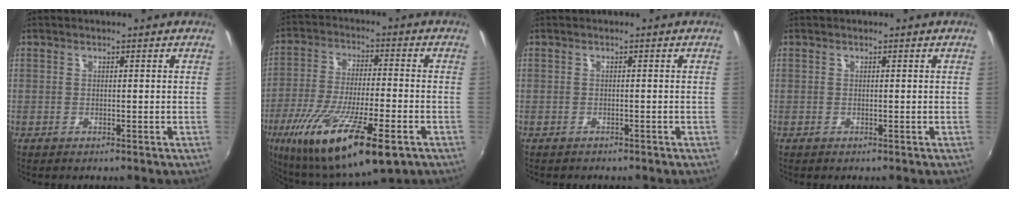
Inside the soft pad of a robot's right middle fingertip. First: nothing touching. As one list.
[{"total": 21.8, "force": [-10.9, 5.6, 18.0], "torque": [-0.352, -0.067, -0.188]}, {"total": 0.9, "force": [-0.8, 0.4, 0.0], "torque": [-0.006, -0.001, -0.011]}, {"total": 0.0}]